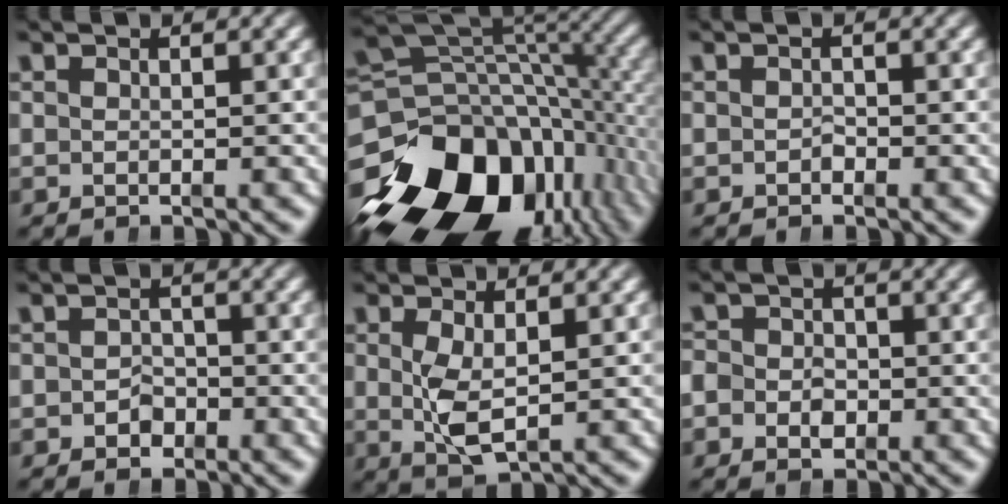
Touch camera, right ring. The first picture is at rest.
{"total": 21.4, "force": [-6.5, 14.2, 14.7], "torque": [-0.231, -0.050, -0.084]}
{"total": 0.6, "force": [-0.6, 0.2, 0.1], "torque": [-0.002, -0.007, -0.007]}
{"total": 1.9, "force": [-1.2, 1.4, 0.5], "torque": [0.005, -0.007, -0.020]}
{"total": 3.7, "force": [-0.2, 1.6, 3.3], "torque": [-0.067, -0.019, 0.009]}
{"total": 3.5, "force": [-1.1, 3.0, 1.5], "torque": [-0.030, -0.016, -0.017]}